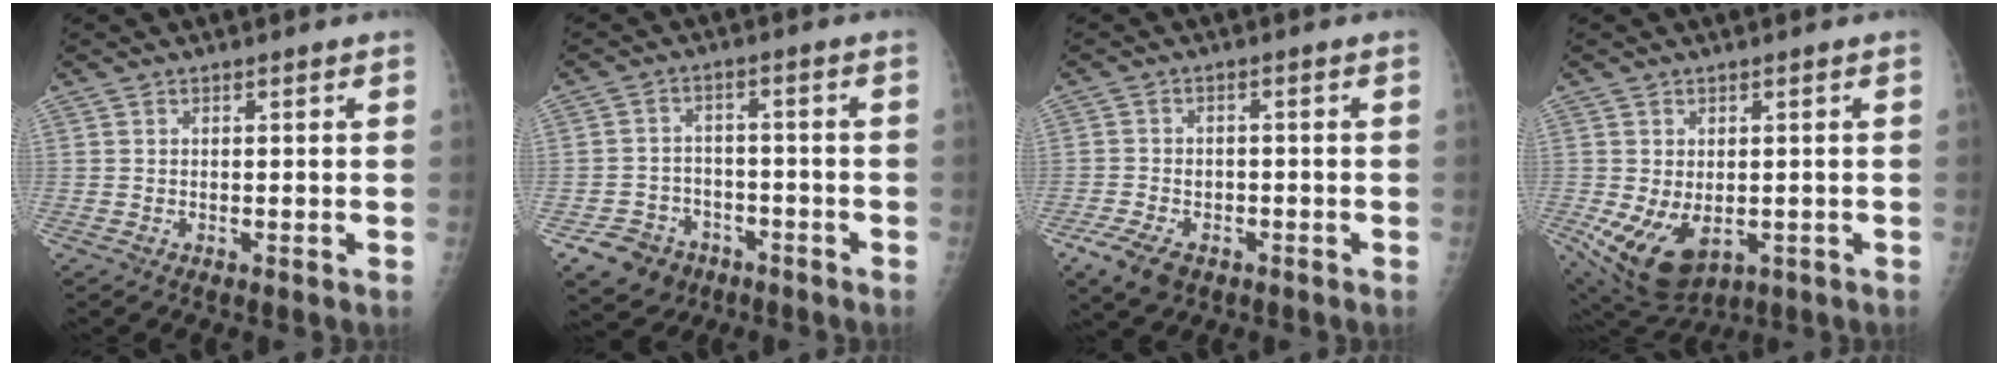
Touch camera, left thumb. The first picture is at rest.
{"total": 8.5, "force": [-4.7, 6.7, 2.0], "torque": [-0.026, 0.034, -0.069]}
{"total": 6.9, "force": [-4.0, 4.3, 3.7], "torque": [-0.070, 0.008, -0.065]}
{"total": 11.1, "force": [-2.6, 7.0, 8.2], "torque": [-0.140, -0.008, -0.021]}